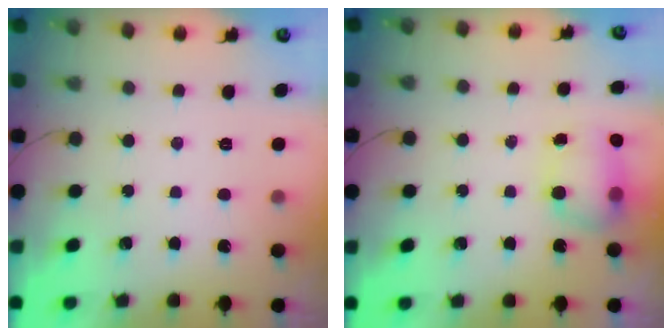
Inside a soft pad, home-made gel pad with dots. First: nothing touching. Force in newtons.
{"total": 11.0, "press": 8.8, "slide": 6.6}